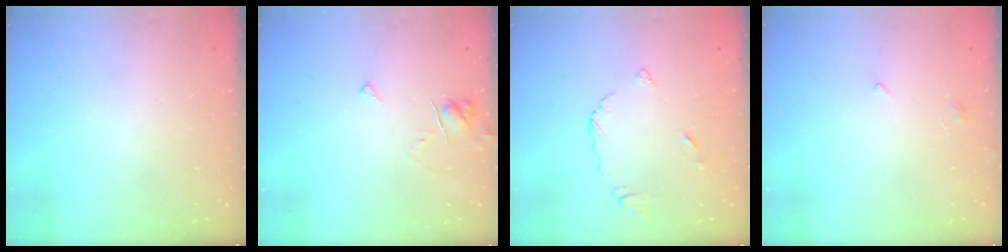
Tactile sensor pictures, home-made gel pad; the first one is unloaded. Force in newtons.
{"total": 4.5, "press": 4.5, "slide": 0.4}
{"total": 4.3, "press": 4.3, "slide": 0.5}
{"total": 0.9, "press": 0.8, "slide": 0.4}